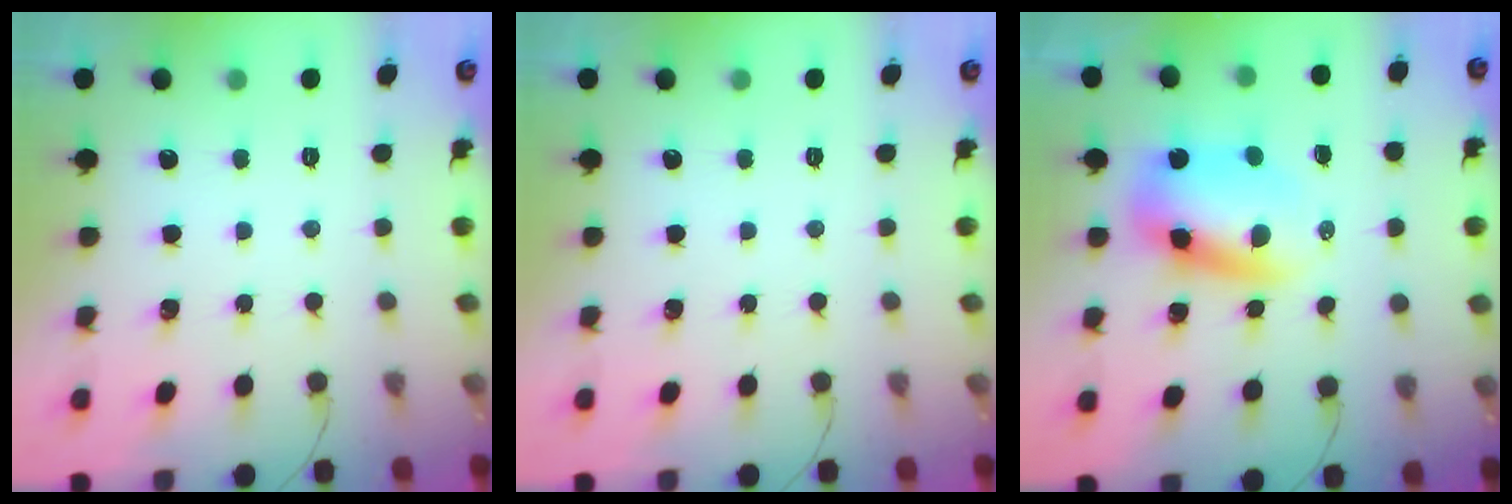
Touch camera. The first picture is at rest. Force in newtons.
{"total": 0.0}
{"total": 9.9, "press": 9.6, "slide": 2.7}